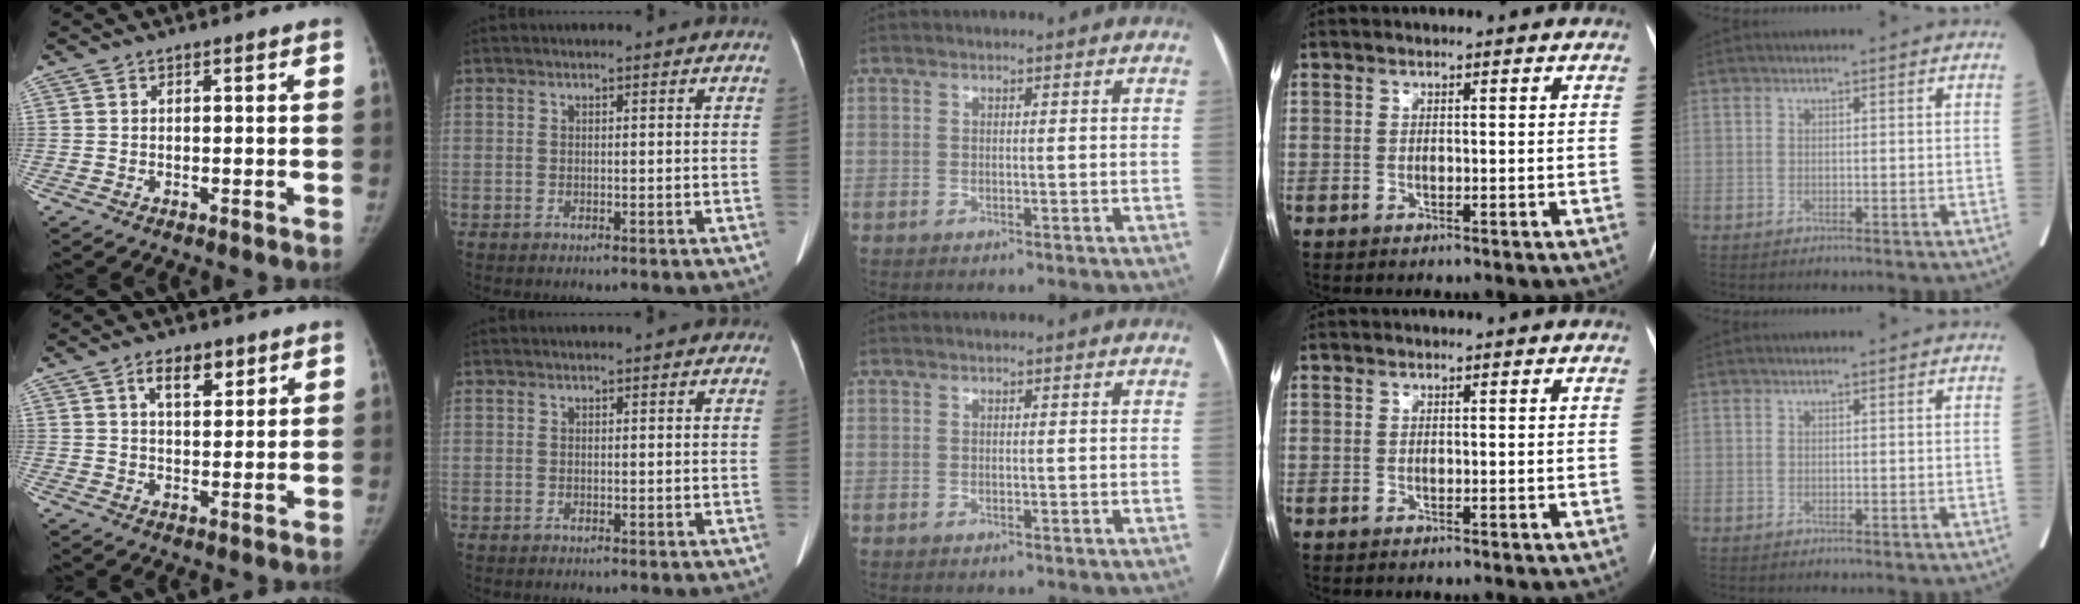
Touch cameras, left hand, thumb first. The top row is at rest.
{"thumb": {"total": 6.2, "force": [3.3, 3.2, 4.2], "torque": [-0.046, -0.017, 0.052]}, "index": {"total": 0.6, "force": [0.3, 0.4, 0.3], "torque": [-0.003, 0.007, -0.001]}}